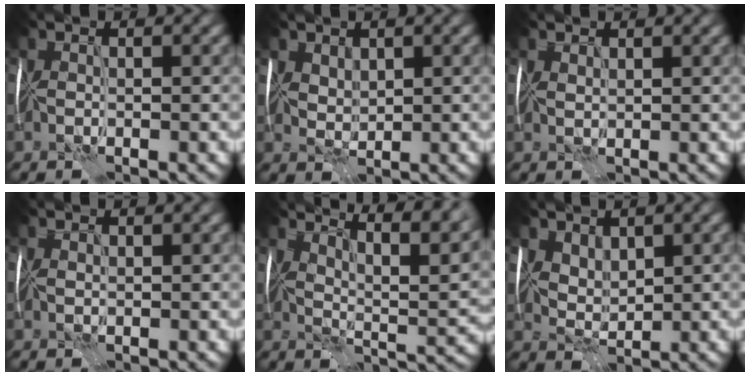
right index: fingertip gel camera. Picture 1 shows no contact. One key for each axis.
{"total": 2.1, "fx": 1.4, "fy": 1.4, "fz": 0.7, "tx": -0.019, "ty": 0.003, "tz": 0.025}
{"total": 1.0, "fx": 0.9, "fy": 0.1, "fz": 0.1, "tx": -0.007, "ty": 0.005, "tz": 0.015}
{"total": 0.9, "fx": 0.7, "fy": 0.4, "fz": 0.3, "tx": -0.006, "ty": 0.005, "tz": 0.007}
{"total": 10.1, "fx": 7.4, "fy": 2.3, "fz": 6.4, "tx": -0.086, "ty": 0.018, "tz": 0.088}
{"total": 2.8, "fx": 1.8, "fy": 1.8, "fz": 1.2, "tx": -0.029, "ty": -0.004, "tz": 0.039}